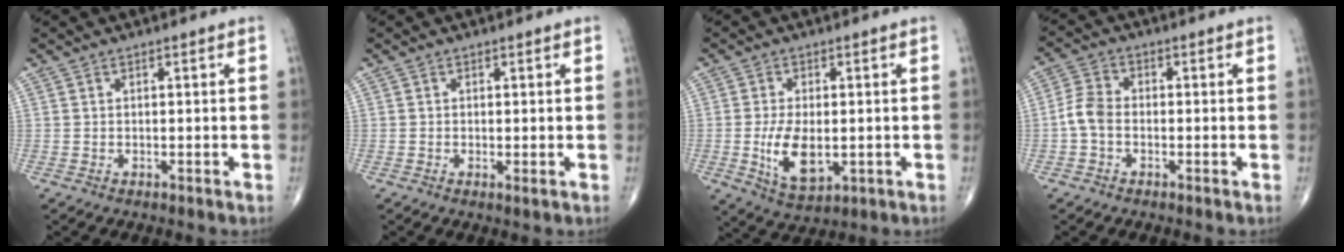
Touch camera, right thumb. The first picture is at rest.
{"total": 0.8, "force": [-0.1, 0.1, 0.8], "torque": [-0.019, -0.005, -0.004]}
{"total": 8.8, "force": [-1.2, 4.6, 7.4], "torque": [-0.131, -0.014, -0.011]}
{"total": 4.7, "force": [-1.2, 3.2, 3.2], "torque": [-0.065, 0.014, -0.033]}